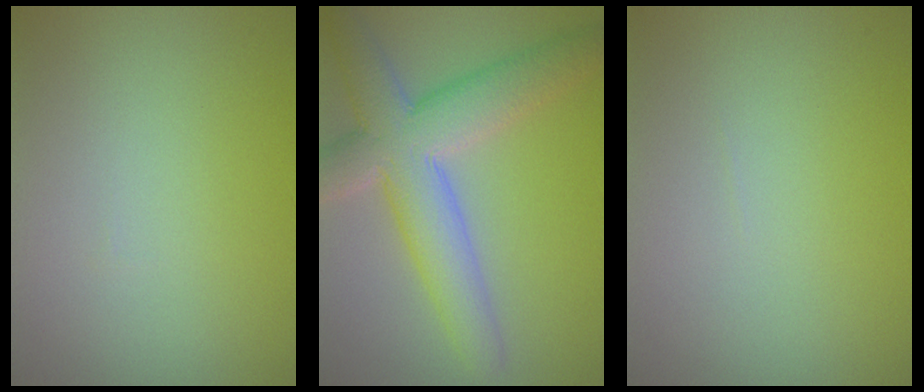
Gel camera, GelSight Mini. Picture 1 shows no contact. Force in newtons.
{"total": 7.9, "press": 7.9, "slide": 0.6}
{"total": 0.0}